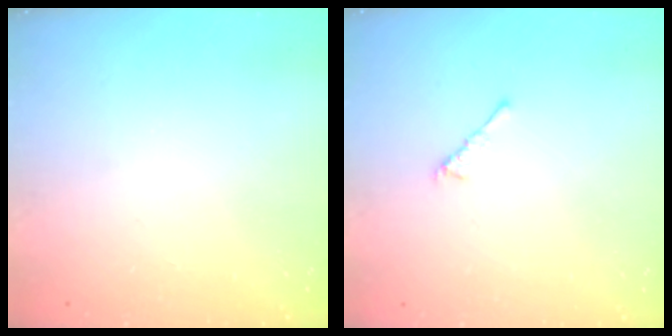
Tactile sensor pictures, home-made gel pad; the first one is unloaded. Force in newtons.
{"total": 2.9, "press": 2.8, "slide": 0.7}